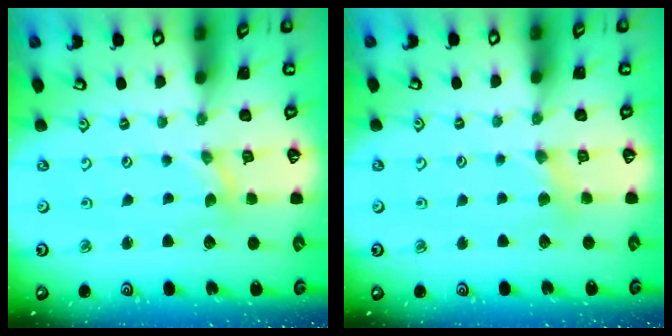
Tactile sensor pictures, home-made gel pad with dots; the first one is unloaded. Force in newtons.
{"total": 2.8, "press": 2.7, "slide": 0.5}